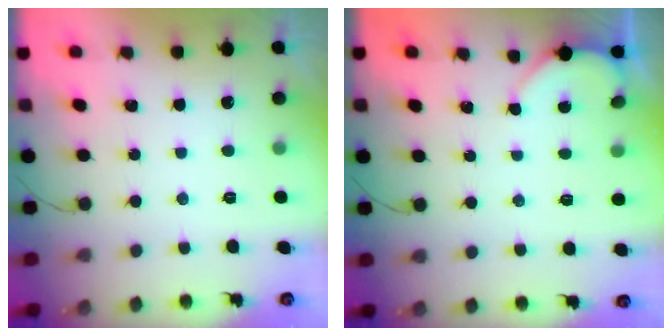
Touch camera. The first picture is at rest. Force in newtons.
{"total": 2.0, "press": 2.0, "slide": 0.2}